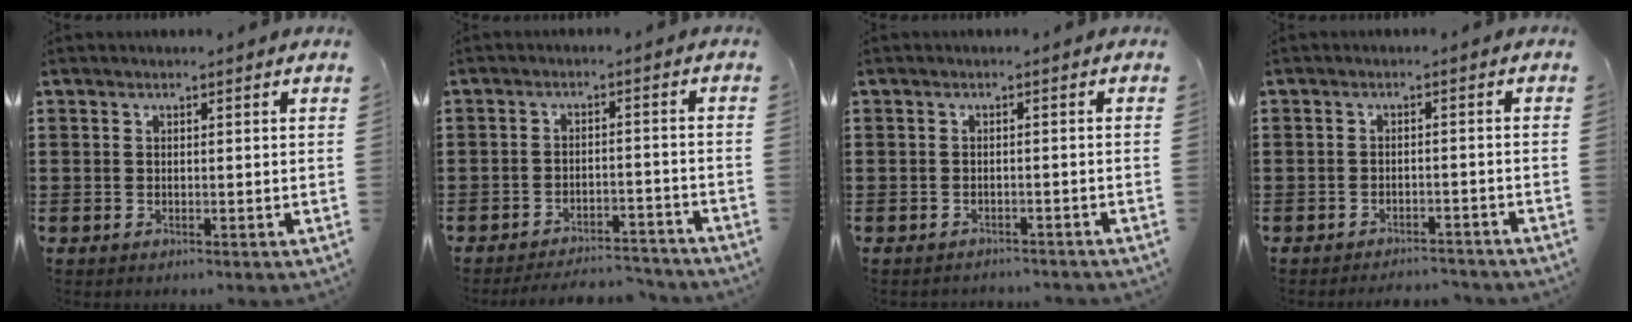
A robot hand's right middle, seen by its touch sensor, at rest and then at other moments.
{"total": 3.8, "force": [-3.8, 0.2, 0.5], "torque": [-0.019, -0.001, -0.080]}
{"total": 1.1, "force": [-1.0, 0.0, 0.0], "torque": [-0.005, -0.001, -0.022]}
{"total": 2.4, "force": [-2.4, 0.1, 0.0], "torque": [-0.006, -0.001, -0.051]}